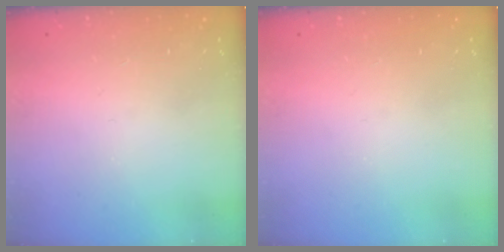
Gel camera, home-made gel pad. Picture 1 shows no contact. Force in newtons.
{"total": 0.0}